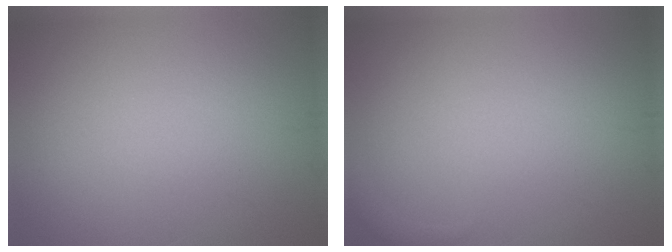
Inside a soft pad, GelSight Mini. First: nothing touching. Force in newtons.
{"total": 0.7, "press": 0.7, "slide": 0.1}